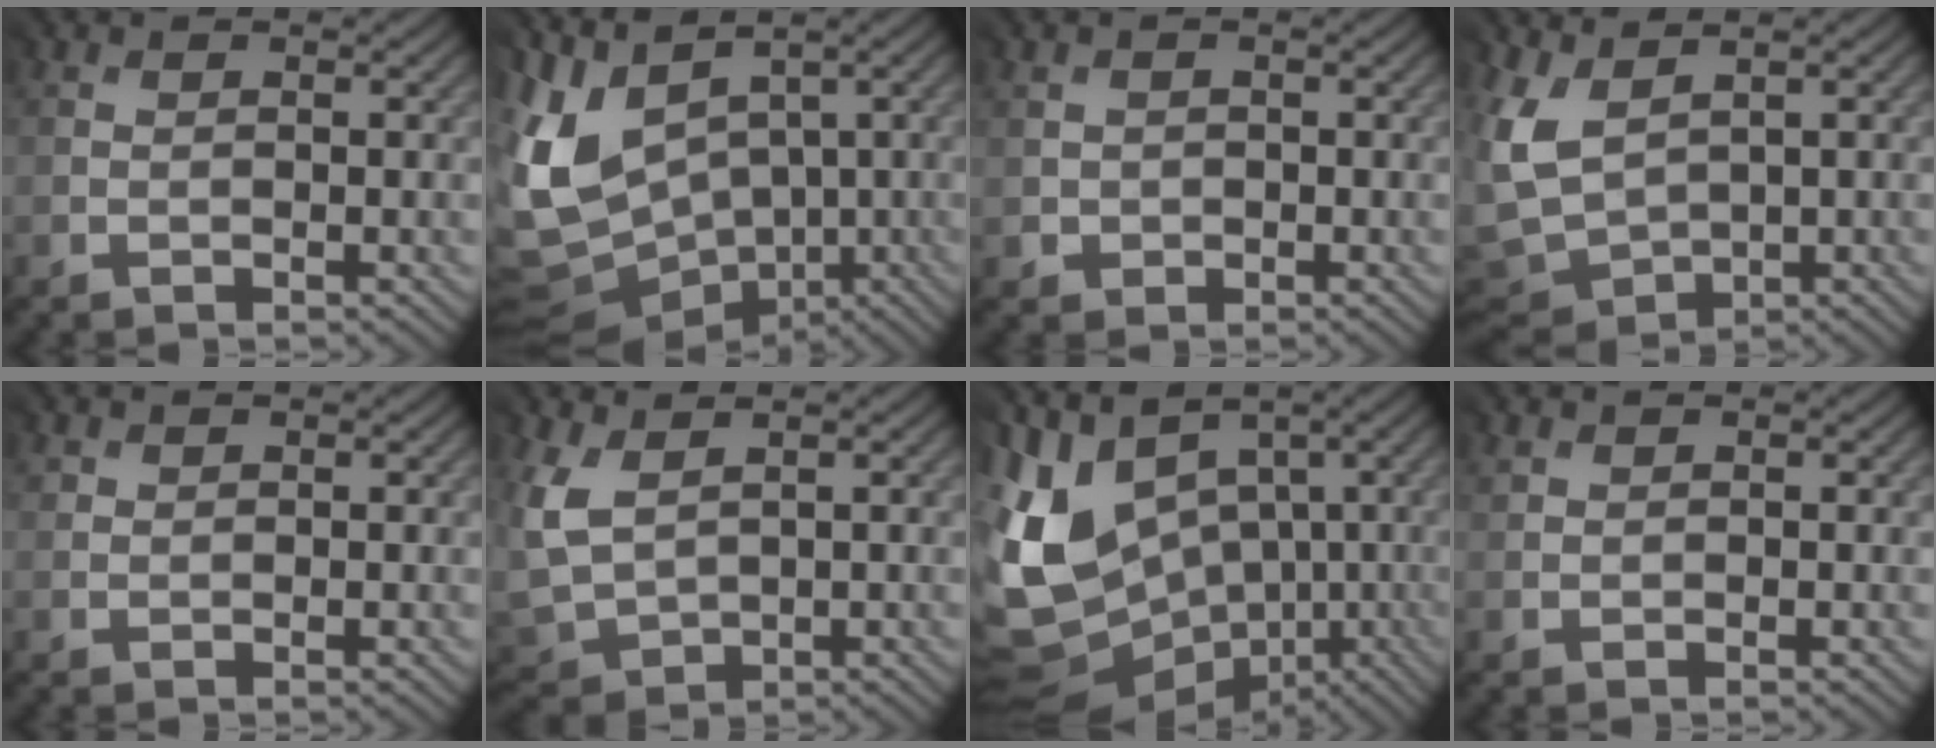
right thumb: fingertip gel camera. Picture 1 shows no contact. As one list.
[{"total": 11.0, "force": [1.9, 8.4, 6.9], "torque": [-0.210, -0.025, 0.049]}, {"total": 1.4, "force": [0.3, 0.8, -1.1], "torque": [0.017, -0.004, 0.004]}, {"total": 6.0, "force": [2.3, 4.3, 3.5], "torque": [-0.145, -0.005, 0.041]}, {"total": 1.4, "force": [1.0, 0.9, -0.3], "torque": [0.008, -0.003, 0.016]}, {"total": 6.0, "force": [2.8, 4.4, 3.0], "torque": [-0.128, -0.007, 0.062]}, {"total": 13.1, "force": [0.4, 10.1, 8.3], "torque": [-0.226, -0.014, 0.020]}, {"total": 1.2, "force": [1.0, 0.7, 0.1], "torque": [-0.003, -0.001, 0.017]}]